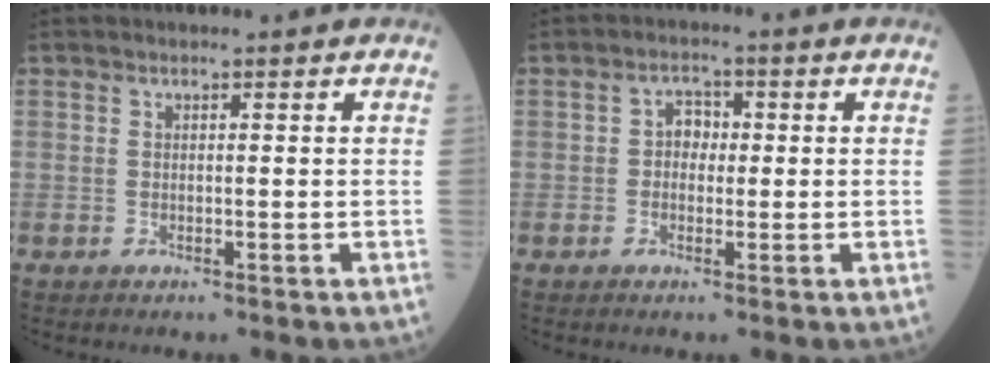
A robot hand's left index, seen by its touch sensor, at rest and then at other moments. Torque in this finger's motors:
{"motor_torque": [0.31, 0.08, 0.03, 0.00]}